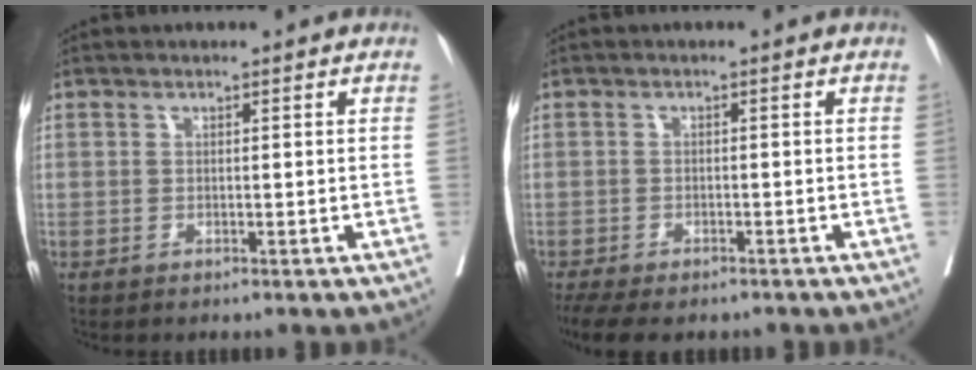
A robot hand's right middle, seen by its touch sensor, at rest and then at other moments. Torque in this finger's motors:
{"motor_torque": [0.78, -0.73, 0.32, 0.06]}